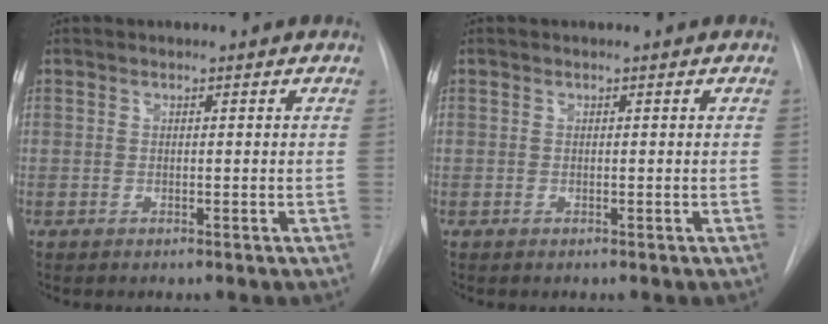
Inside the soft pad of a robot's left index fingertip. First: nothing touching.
{"total": 0.0}